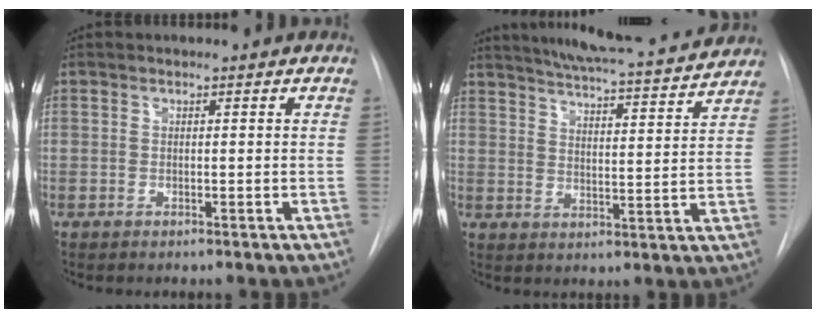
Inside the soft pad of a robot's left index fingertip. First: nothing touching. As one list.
[{"total": 19.3, "force": [17.7, 1.9, 7.4], "torque": [-0.118, -0.007, 0.234]}]